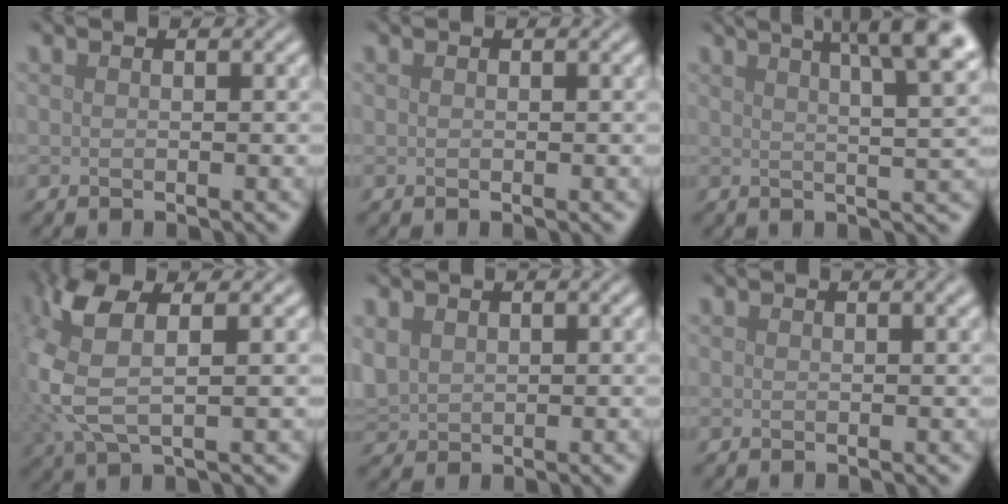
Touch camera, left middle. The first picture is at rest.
{"total": 0.0}
{"total": 10.6, "force": [5.4, 3.5, 8.5], "torque": [-0.076, 0.049, 0.047]}
{"total": 6.4, "force": [1.6, 2.8, 5.5], "torque": [-0.148, 0.005, 0.026]}
{"total": 2.2, "force": [0.9, 1.8, 0.9], "torque": [-0.035, -0.003, 0.025]}
{"total": 1.6, "force": [0.8, 0.5, 1.2], "torque": [-0.010, 0.003, 0.007]}